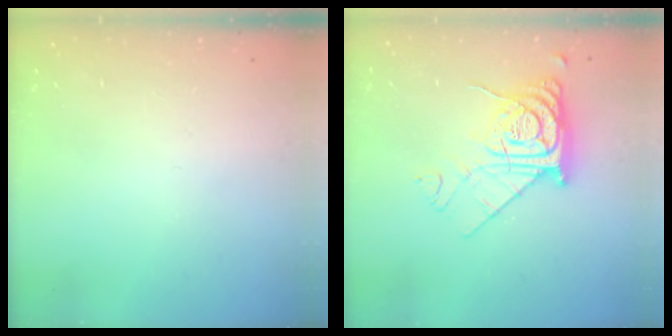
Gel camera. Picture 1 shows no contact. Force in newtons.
{"total": 13.2, "press": 13.1, "slide": 1.4}